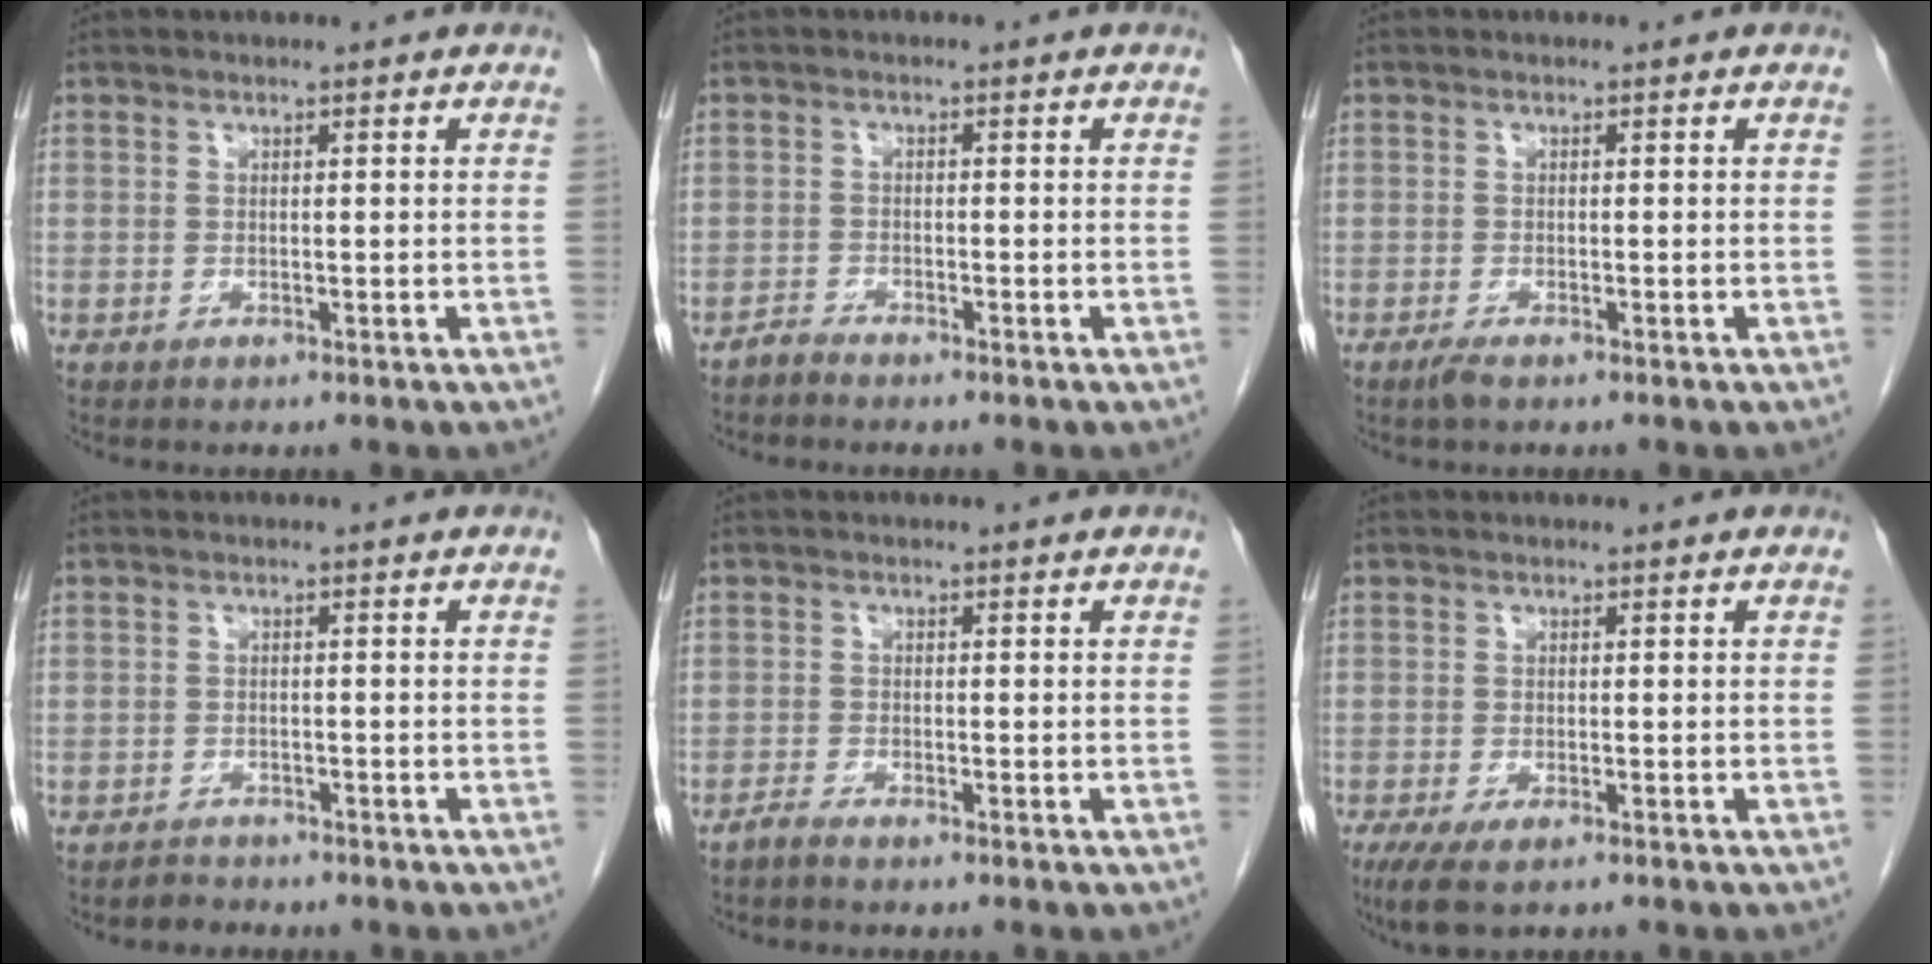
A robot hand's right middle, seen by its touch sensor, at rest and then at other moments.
{"total": 1.4, "force": [-1.4, 0.0, 0.1], "torque": [-0.002, -0.002, -0.026]}
{"total": 1.4, "force": [-1.0, 0.2, 0.9], "torque": [-0.026, -0.005, -0.020]}
{"total": 1.6, "force": [-1.4, 0.6, -0.4], "torque": [-0.005, -0.003, -0.024]}
{"total": 1.2, "force": [-1.1, -0.1, 0.5], "torque": [-0.013, -0.001, -0.024]}
{"total": 4.3, "force": [-2.8, 1.2, 3.0], "torque": [-0.058, -0.012, -0.045]}